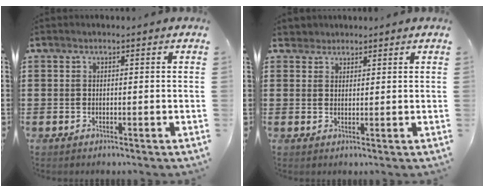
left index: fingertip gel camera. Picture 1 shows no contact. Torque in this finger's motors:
{"motor_torque": [0.01, 0.01, -0.11, 0.00]}